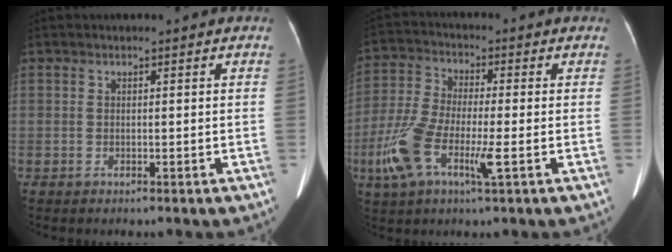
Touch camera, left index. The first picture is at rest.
{"total": 10.2, "force": [-3.1, 2.6, 9.4], "torque": [-0.216, 0.000, -0.060]}